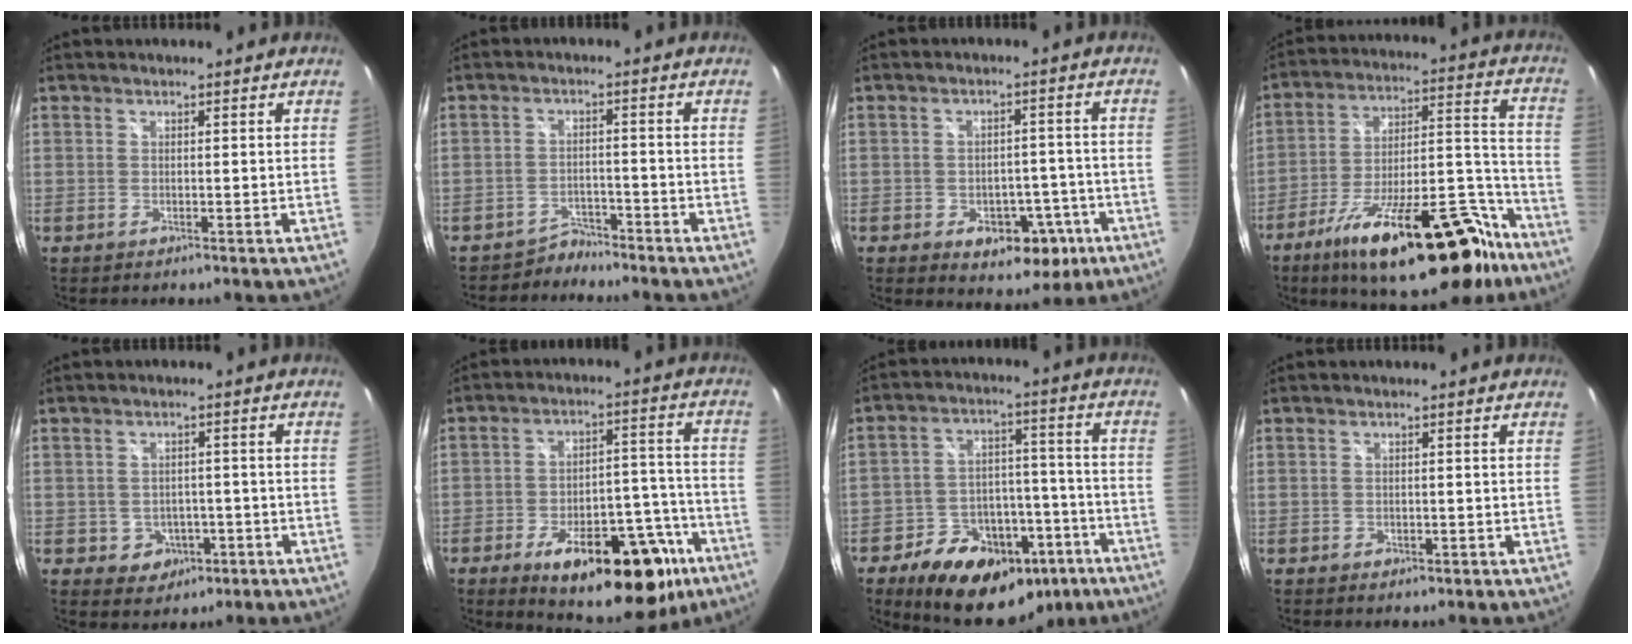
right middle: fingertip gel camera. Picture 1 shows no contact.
{"total": 3.5, "force": [-3.3, 1.1, -0.6], "torque": [0.010, 0.008, -0.058]}
{"total": 10.4, "force": [-4.9, 7.0, 5.9], "torque": [-0.087, 0.010, -0.050]}
{"total": 28.7, "force": [-20.0, 9.4, 18.3], "torque": [-0.274, -0.001, -0.290]}
{"total": 3.2, "force": [-1.0, 2.8, 1.1], "torque": [-0.028, 0.001, -0.006]}
{"total": 24.0, "force": [-14.1, 10.6, 16.3], "torque": [-0.225, 0.016, -0.177]}
{"total": 22.1, "force": [-14.3, 12.8, 10.9], "torque": [-0.197, 0.037, -0.187]}
{"total": 1.6, "force": [-0.8, 1.2, 0.7], "torque": [-0.013, -0.005, -0.013]}